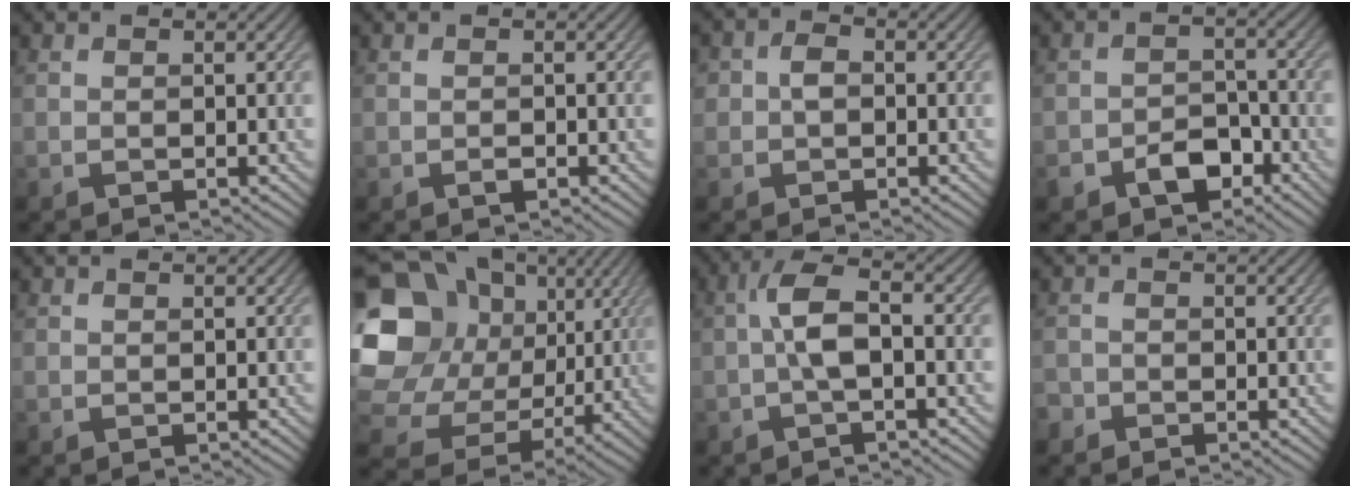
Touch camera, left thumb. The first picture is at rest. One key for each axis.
{"total": 0.8, "fx": -0.5, "fy": 0.4, "fz": 0.5, "tx": -0.007, "ty": -0.003, "tz": -0.008}
{"total": 2.7, "fx": -0.2, "fy": 2.2, "fz": 1.5, "tx": -0.029, "ty": 0.003, "tz": -0.012}
{"total": 5.3, "fx": -3.2, "fy": 3.3, "fz": 2.7, "tx": -0.047, "ty": -0.005, "tz": -0.064}
{"total": 0.0}
{"total": 20.5, "fx": 4.3, "fy": 17.2, "fz": 10.1, "tx": -0.265, "ty": 0.010, "tz": 0.079}
{"total": 5.1, "fx": -0.8, "fy": 1.6, "fz": 4.7, "tx": -0.102, "ty": 0.013, "tz": -0.022}
{"total": 1.4, "fx": -1.1, "fy": 0.8, "fz": 0.1, "tx": 0.001, "ty": 0.000, "tz": -0.025}